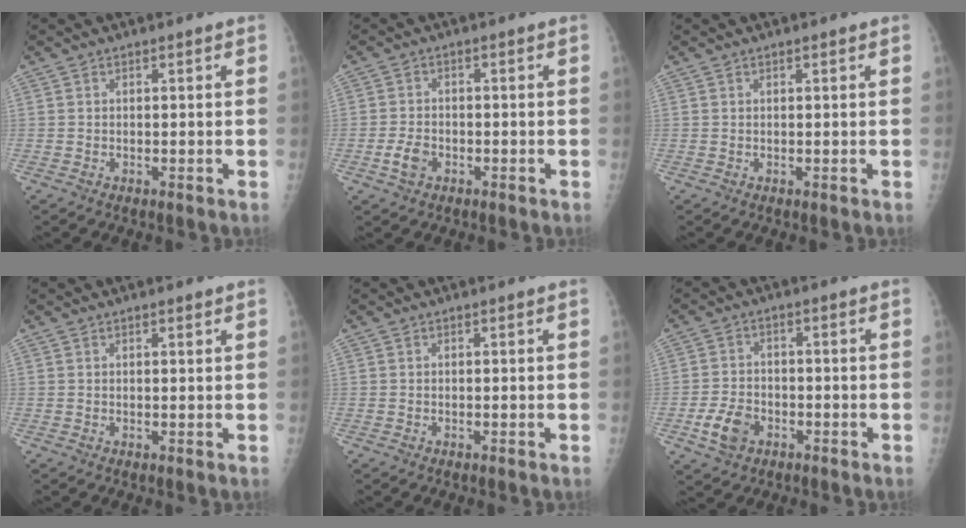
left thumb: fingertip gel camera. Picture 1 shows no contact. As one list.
[{"total": 3.5, "force": [-1.9, 2.4, 1.8], "torque": [-0.033, 0.012, -0.032]}, {"total": 0.6, "force": [0.2, 0.1, 0.6], "torque": [-0.010, 0.002, 0.002]}, {"total": 1.1, "force": [0.6, 0.3, 0.9], "torque": [-0.014, 0.000, 0.008]}, {"total": 0.0}, {"total": 6.1, "force": [-3.0, 4.3, 3.1], "torque": [-0.054, 0.016, -0.050]}]